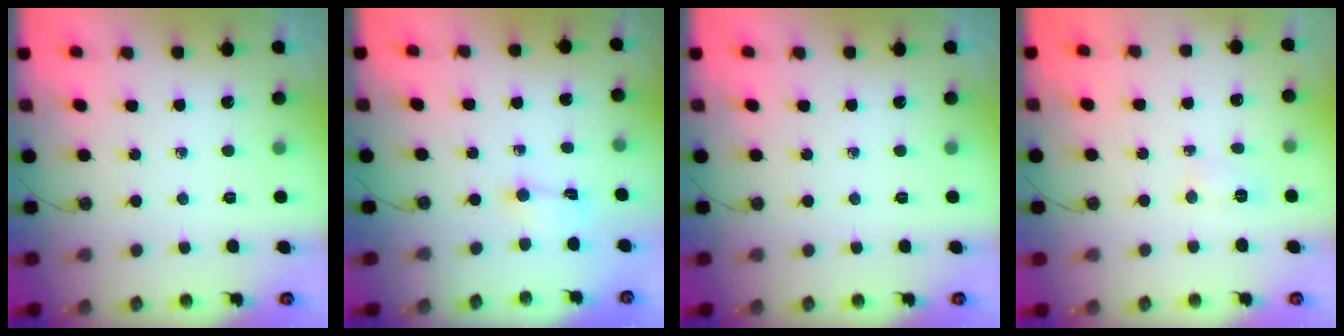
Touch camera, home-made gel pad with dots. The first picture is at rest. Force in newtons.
{"total": 1.5, "press": 1.4, "slide": 0.6}
{"total": 0.0}
{"total": 4.1, "press": 4.0, "slide": 0.5}